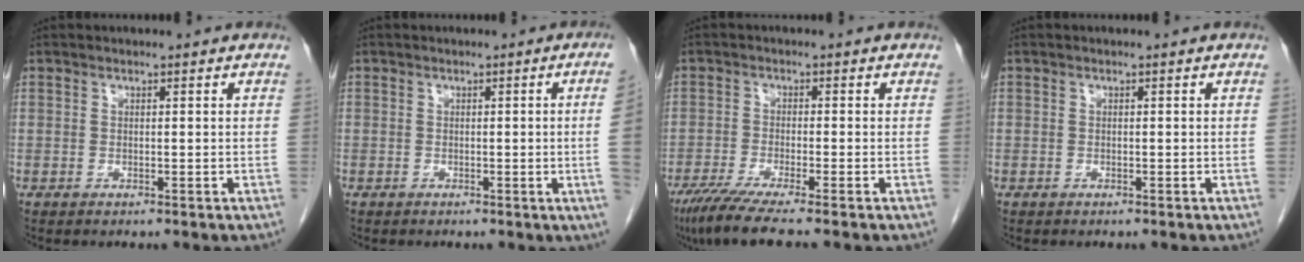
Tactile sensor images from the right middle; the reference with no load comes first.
{"total": 3.8, "force": [-0.4, -1.4, 3.5], "torque": [-0.036, -0.004, -0.004]}
{"total": 7.5, "force": [-5.9, -0.6, 4.6], "torque": [-0.074, -0.024, -0.101]}
{"total": 0.0}